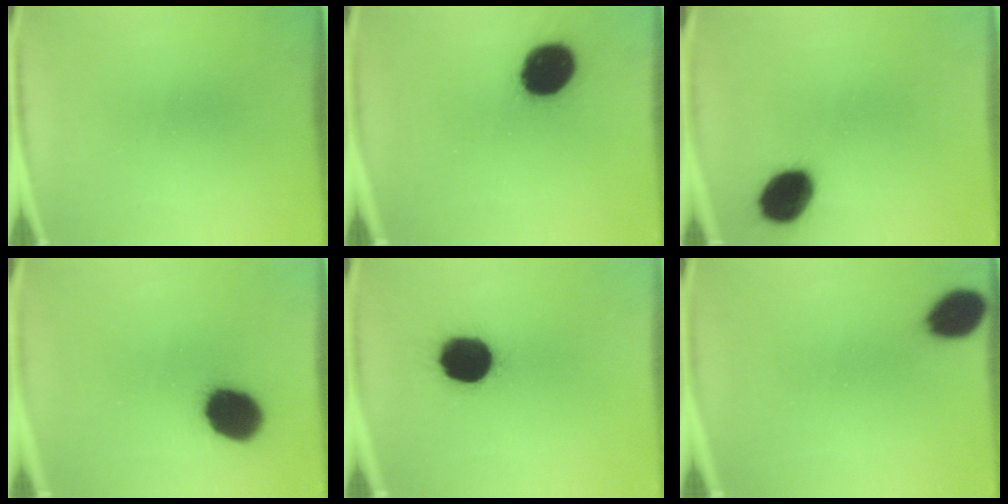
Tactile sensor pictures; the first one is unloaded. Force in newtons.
{"total": 16.8}
{"total": 12.4}
{"total": 14.0}
{"total": 15.9}
{"total": 8.3}